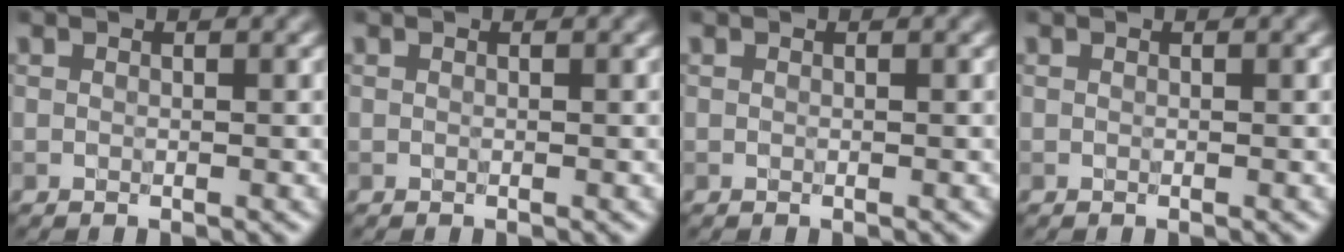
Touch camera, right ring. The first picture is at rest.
{"total": 0.0}
{"total": 0.0}
{"total": 0.0}